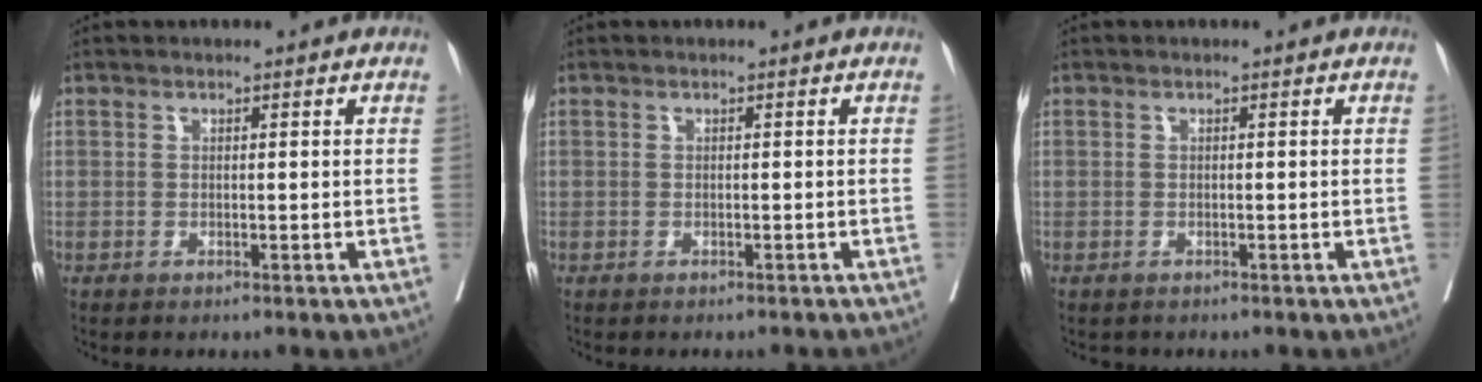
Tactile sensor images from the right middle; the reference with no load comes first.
{"total": 1.6, "force": [-1.6, 0.0, 0.4], "torque": [-0.009, -0.002, -0.017]}
{"total": 0.7, "force": [-0.6, 0.3, 0.0], "torque": [-0.017, -0.002, -0.010]}